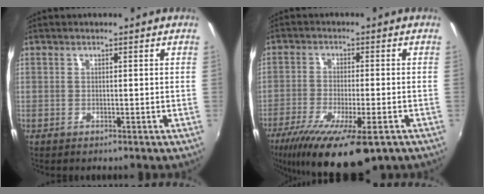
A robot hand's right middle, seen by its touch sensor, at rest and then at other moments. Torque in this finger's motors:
{"motor_torque": [1.32, -0.82, 0.36, 0.21]}